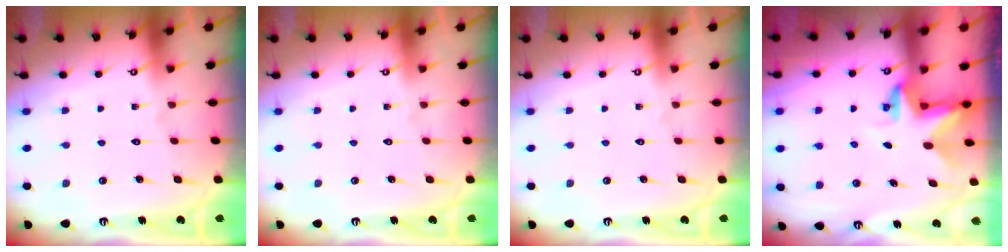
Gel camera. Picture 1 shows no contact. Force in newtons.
{"total": 0.0}
{"total": 0.0}
{"total": 2.9, "press": 2.9, "slide": 0.2}